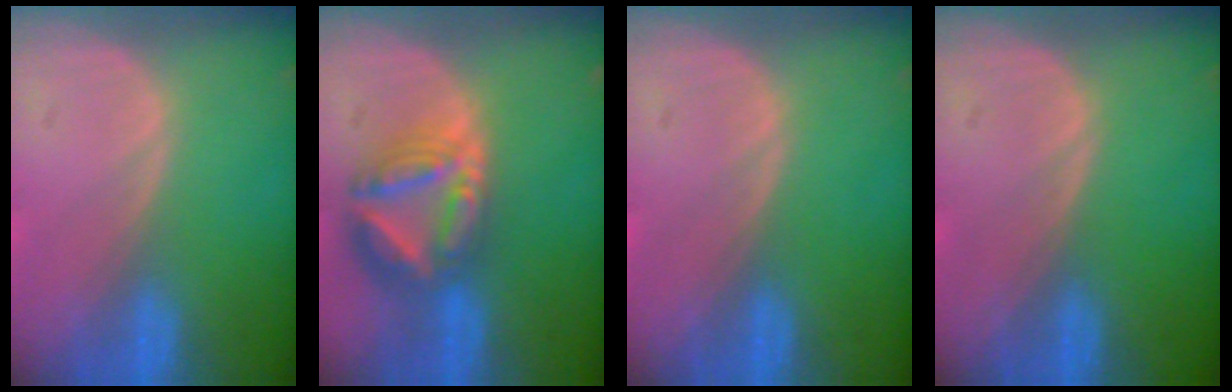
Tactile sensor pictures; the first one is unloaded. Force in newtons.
{"total": 8.4, "press": 7.3, "slide": 4.1}
{"total": 0.0}
{"total": 0.0}